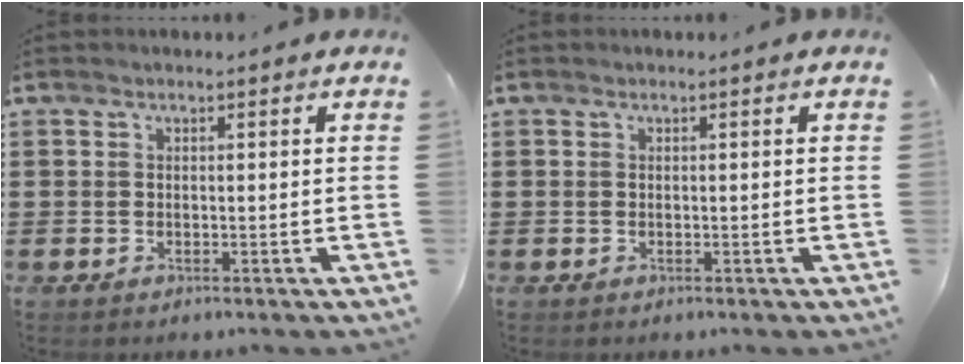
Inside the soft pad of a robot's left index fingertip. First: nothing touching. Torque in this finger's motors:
{"motor_torque": [0.00, 0.00, 0.00, 0.01]}